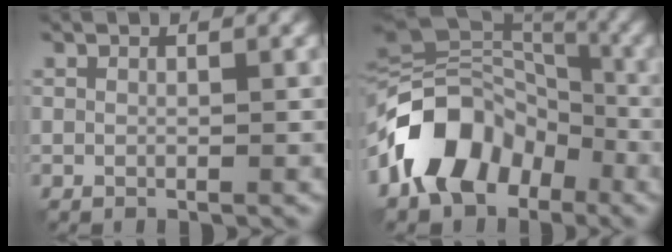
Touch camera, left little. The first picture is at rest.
{"total": 11.9, "force": [-5.7, 7.9, 6.8], "torque": [-0.121, 0.017, -0.127]}